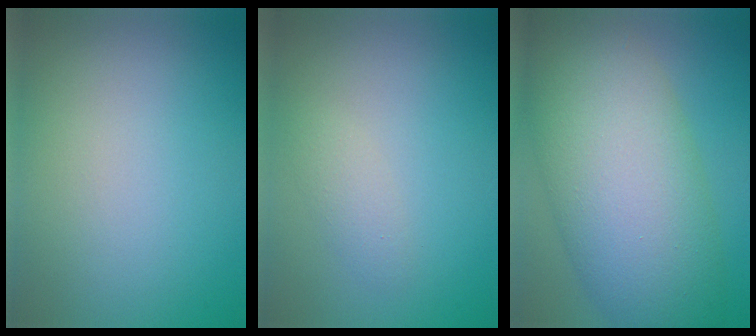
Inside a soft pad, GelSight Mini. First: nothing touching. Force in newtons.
{"total": 1.3, "press": 1.3, "slide": 0.0}
{"total": 12.4, "press": 12.3, "slide": 0.4}